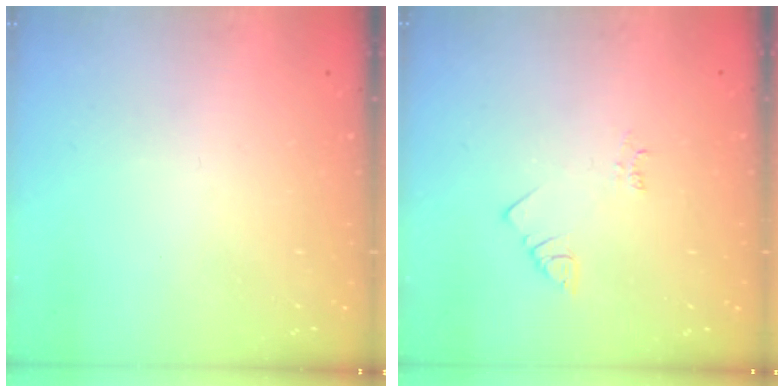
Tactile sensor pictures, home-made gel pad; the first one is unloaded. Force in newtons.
{"total": 2.5, "press": 2.5, "slide": 0.5}